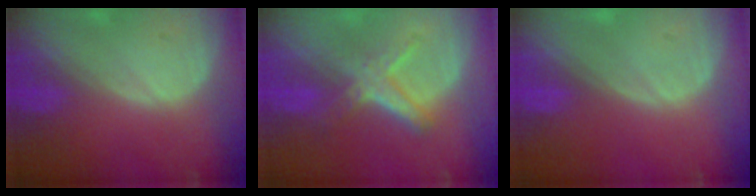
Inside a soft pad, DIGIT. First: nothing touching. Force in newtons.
{"total": 5.6, "press": 5.3, "slide": 1.7}
{"total": 0.0}